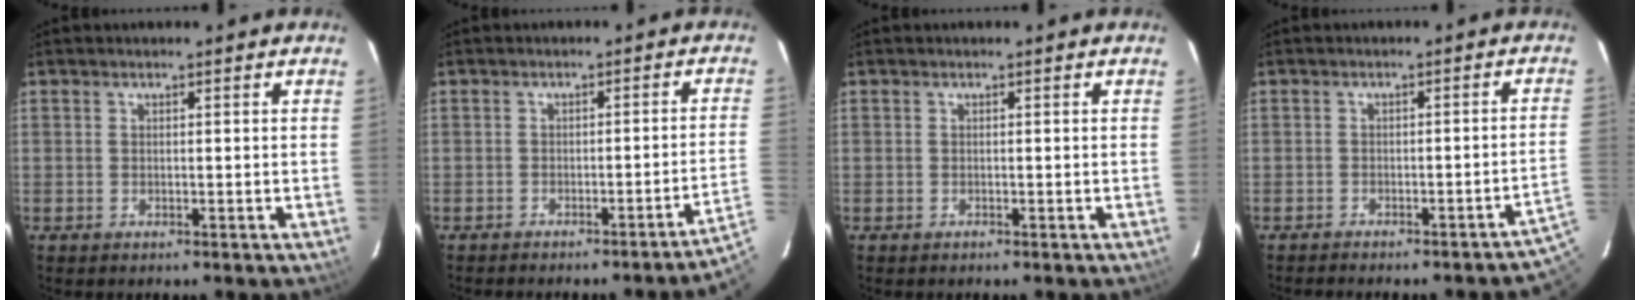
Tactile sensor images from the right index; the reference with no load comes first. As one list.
[{"total": 4.1, "force": [-2.4, -1.7, 2.8], "torque": [-0.055, -0.003, -0.027]}, {"total": 0.0}, {"total": 9.5, "force": [-7.6, 0.8, 5.6], "torque": [-0.066, 0.001, -0.085]}]